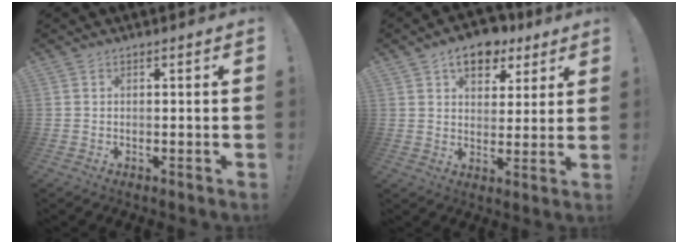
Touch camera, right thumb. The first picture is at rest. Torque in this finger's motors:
{"motor_torque": [0.34, 2.18, -0.01, 0.15, 0.00]}